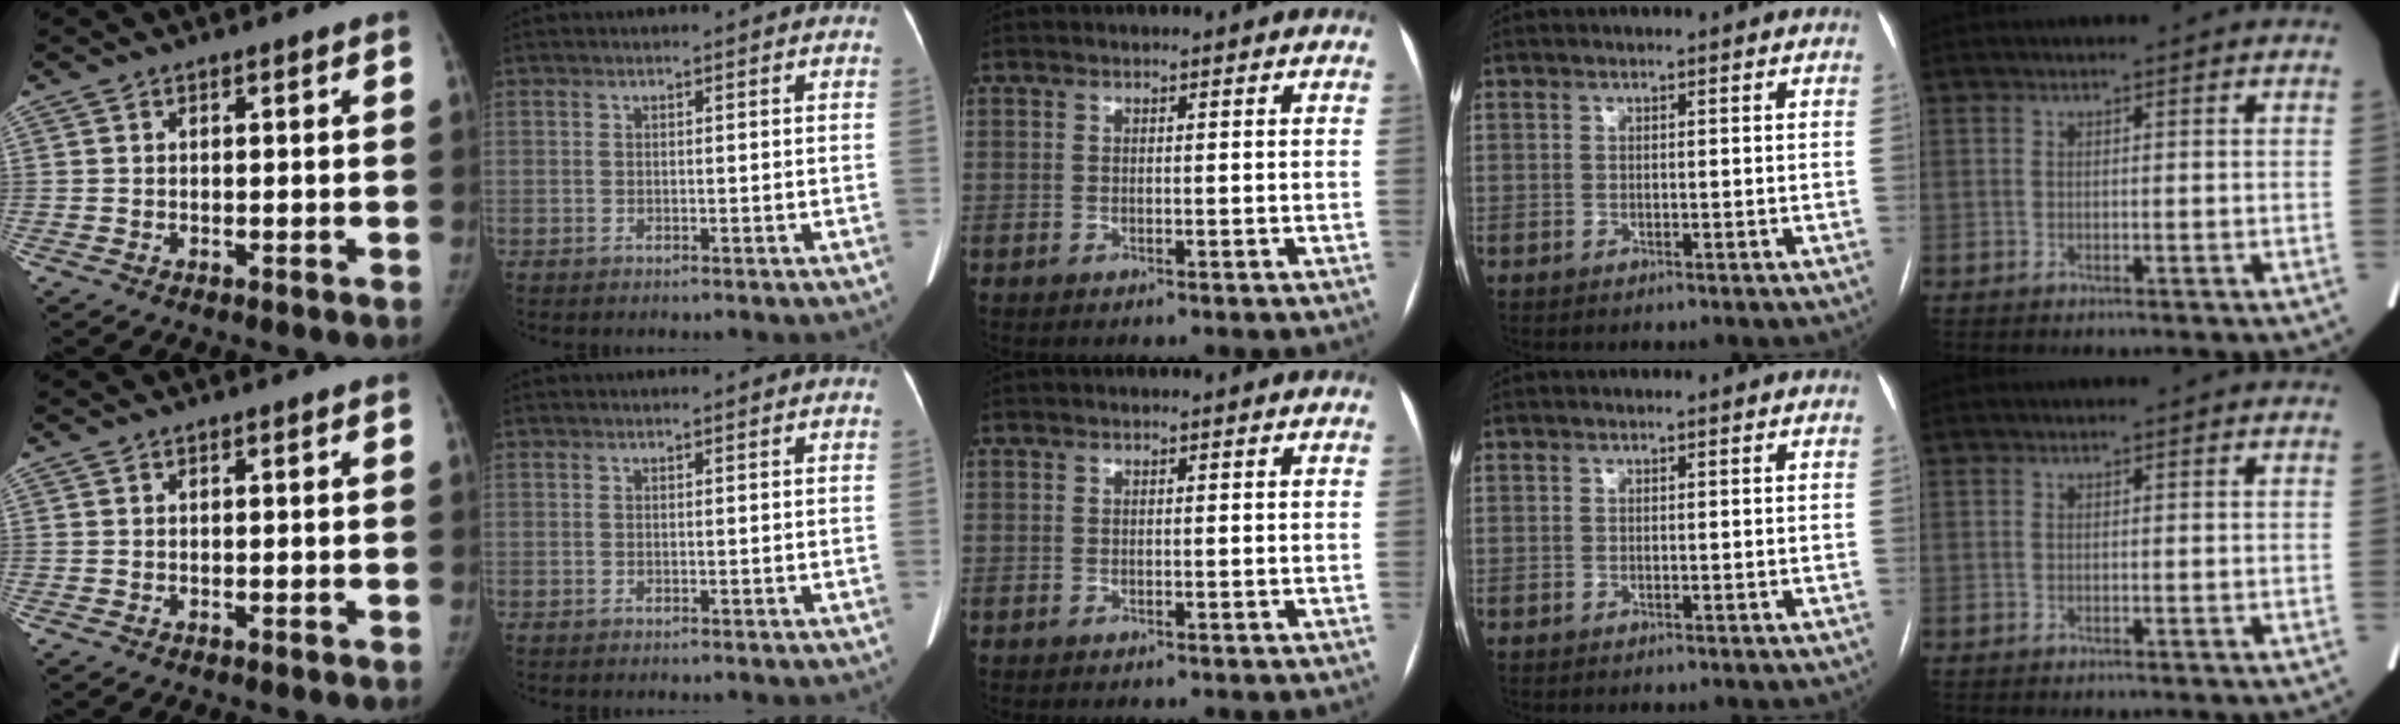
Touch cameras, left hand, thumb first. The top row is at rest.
{}